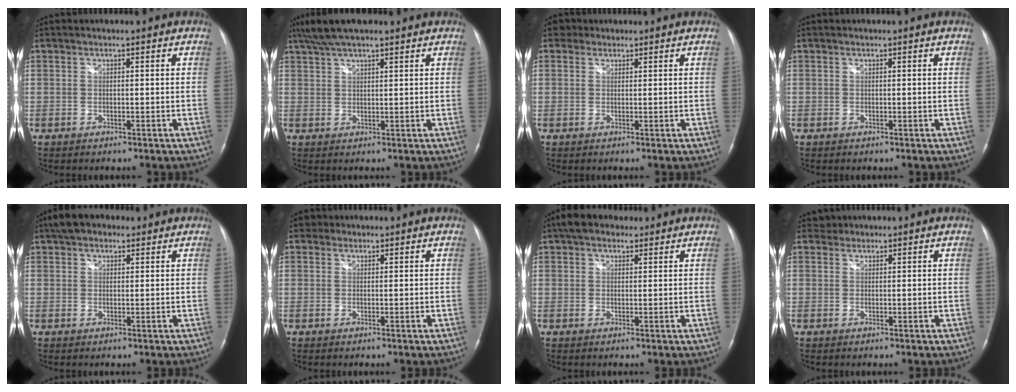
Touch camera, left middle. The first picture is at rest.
{"total": 8.0, "force": [6.2, 1.7, 4.7], "torque": [-0.085, 0.034, 0.108]}
{"total": 2.0, "force": [1.2, 1.6, 0.1], "torque": [0.002, 0.015, 0.016]}
{"total": 0.0}
{"total": 5.1, "force": [3.5, 2.8, 2.4], "torque": [-0.043, 0.027, 0.062]}
{"total": 1.5, "force": [0.9, 1.2, 0.1], "torque": [0.005, 0.011, 0.009]}
{"total": 5.3, "force": [3.9, 2.8, 2.2], "torque": [-0.039, 0.031, 0.068]}
{"total": 1.2, "force": [0.9, 0.5, -0.4], "torque": [0.005, 0.008, 0.014]}